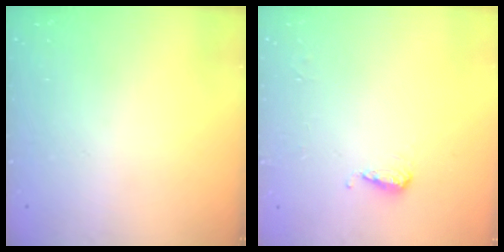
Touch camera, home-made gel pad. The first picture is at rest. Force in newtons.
{"total": 5.2, "press": 5.1, "slide": 0.9}